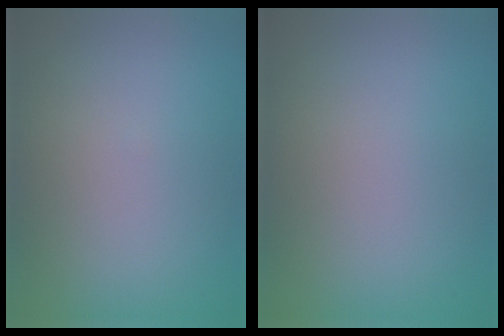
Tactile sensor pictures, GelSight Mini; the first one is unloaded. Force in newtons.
{"total": 0.0}